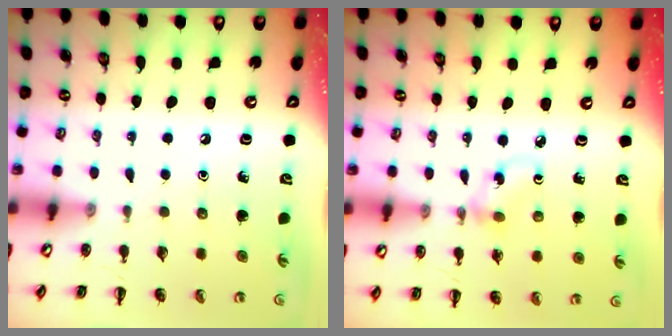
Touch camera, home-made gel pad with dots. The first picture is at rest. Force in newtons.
{"total": 2.8, "press": 2.6, "slide": 1.0}